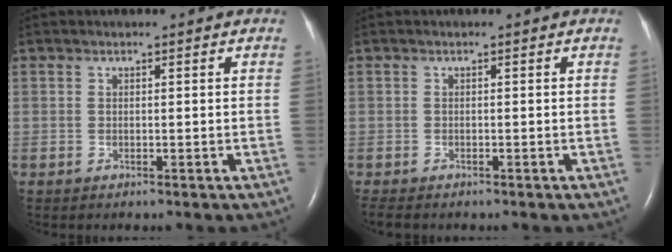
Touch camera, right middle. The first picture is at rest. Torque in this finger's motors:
{"motor_torque": [0.22, -0.18, -0.01, -0.01]}